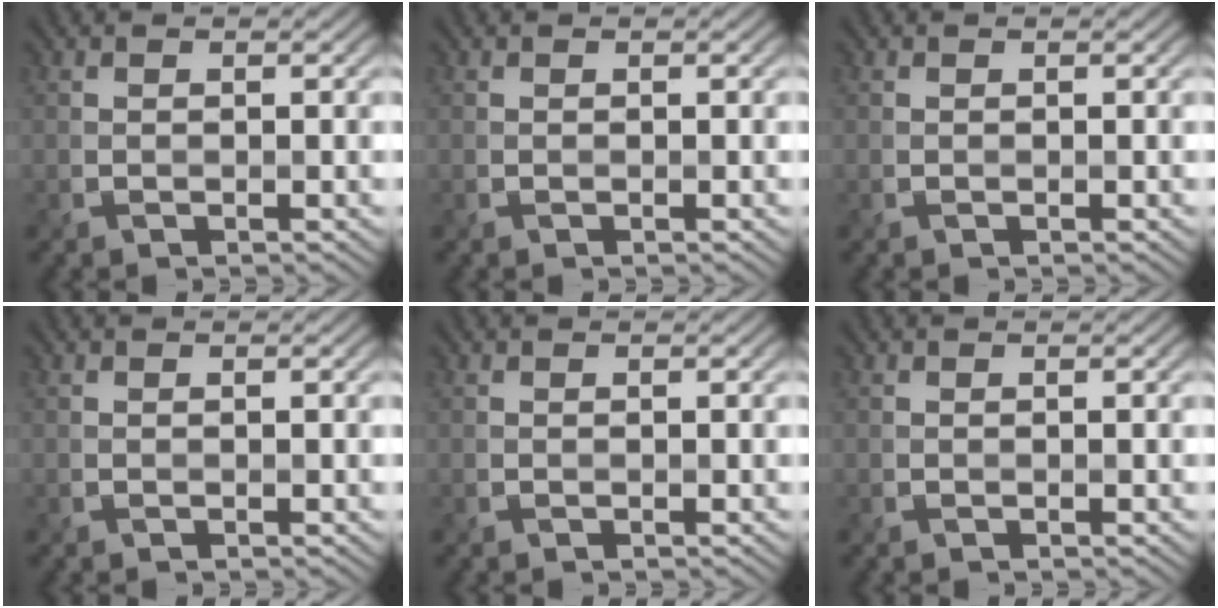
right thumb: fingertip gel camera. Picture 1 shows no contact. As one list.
[{"total": 0.0}, {"total": 0.0}, {"total": 0.0}, {"total": 0.0}, {"total": 0.0}]